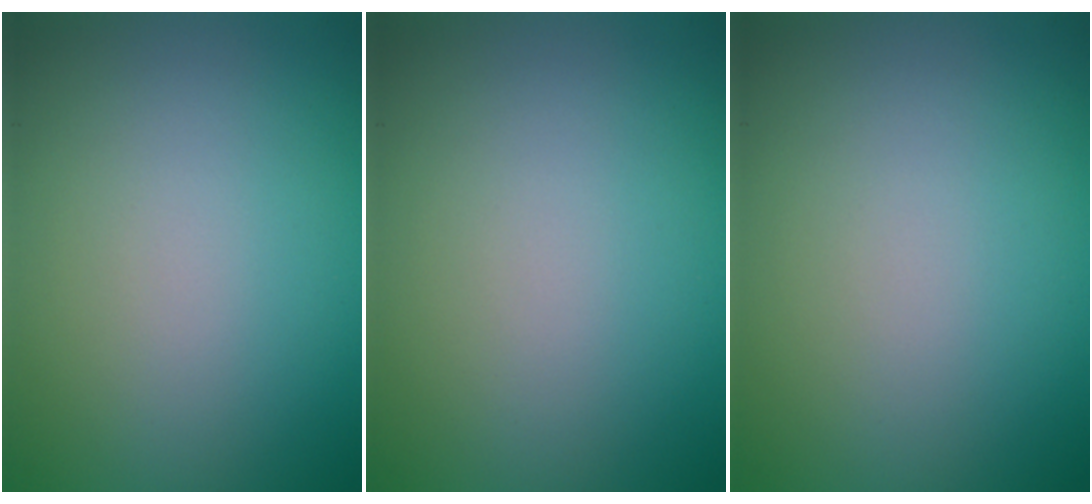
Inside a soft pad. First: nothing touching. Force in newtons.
{"total": 0.0}
{"total": 0.0}